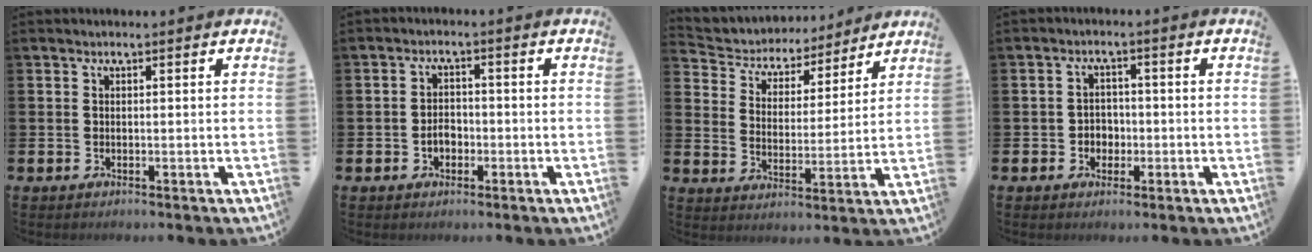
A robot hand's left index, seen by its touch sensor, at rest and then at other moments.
{"total": 2.3, "force": [-1.1, 1.7, 1.2], "torque": [-0.014, 0.000, -0.025]}
{"total": 5.4, "force": [4.9, 2.2, 0.3], "torque": [-0.041, -0.040, 0.081]}
{"total": 2.5, "force": [-1.0, 2.2, 0.6], "torque": [-0.018, 0.007, -0.024]}